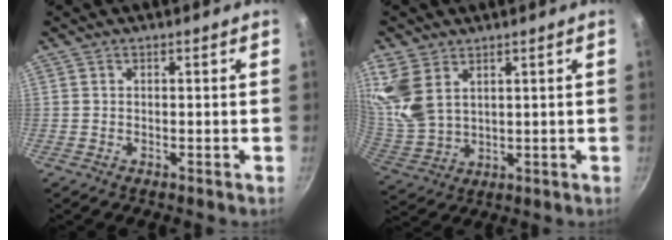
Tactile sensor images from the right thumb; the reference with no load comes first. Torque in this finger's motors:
{"motor_torque": [1.30, 1.25, 1.08, 0.79, 0.16]}